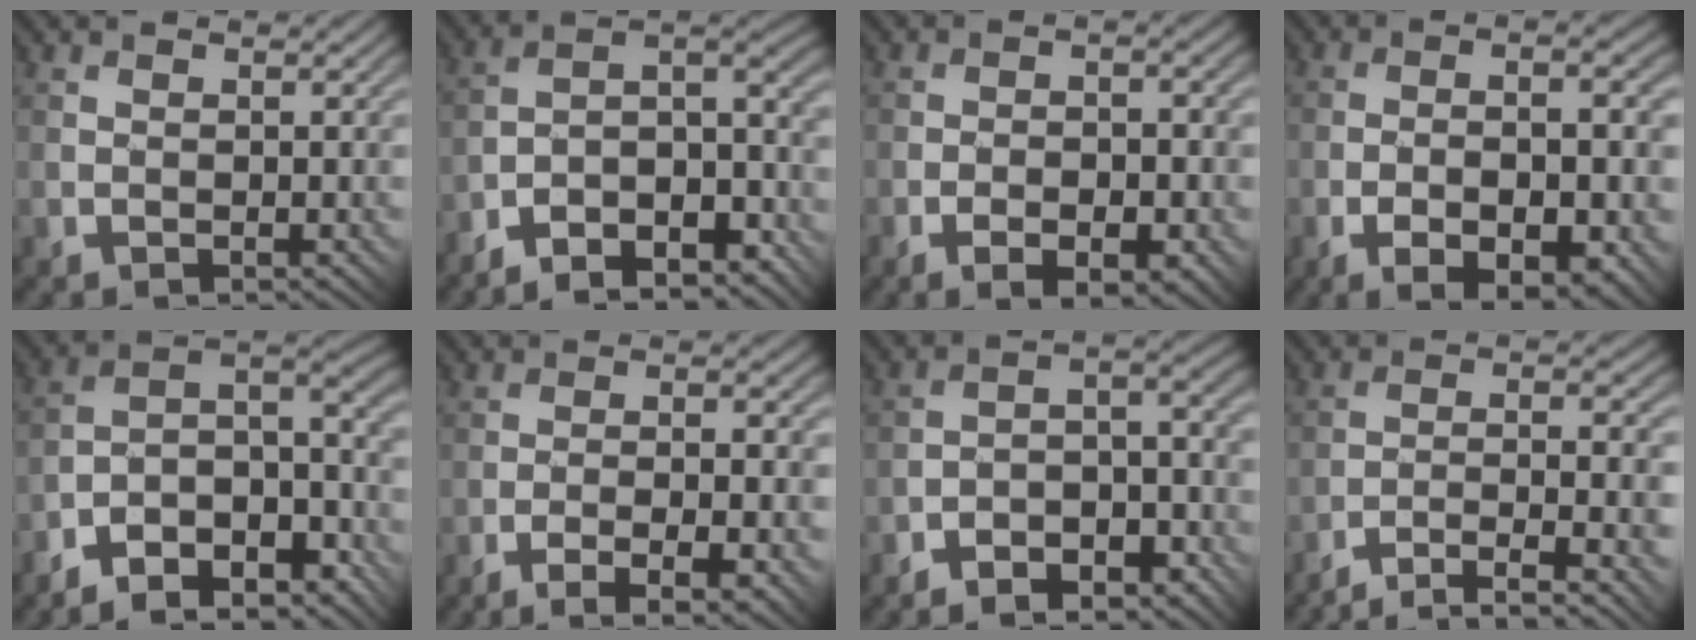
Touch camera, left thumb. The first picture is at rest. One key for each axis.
{"total": 11.9, "fx": -8.6, "fy": 3.6, "fz": 7.3, "tx": -0.112, "ty": -0.003, "tz": -0.136}
{"total": 6.1, "fx": -2.8, "fy": 2.7, "fz": 4.7, "tx": -0.059, "ty": 0.000, "tz": -0.032}
{"total": 11.7, "fx": -4.4, "fy": 4.2, "fz": 10.0, "tx": -0.145, "ty": -0.004, "tz": -0.039}
{"total": 11.8, "fx": -8.6, "fy": 3.9, "fz": 7.0, "tx": -0.127, "ty": -0.006, "tz": -0.138}
{"total": 7.9, "fx": -4.1, "fy": 1.3, "fz": 6.6, "tx": -0.107, "ty": 0.003, "tz": -0.050}
{"total": 7.2, "fx": -5.0, "fy": 2.9, "fz": 4.4, "tx": -0.059, "ty": 0.000, "tz": -0.095}
{"total": 9.8, "fx": -7.2, "fy": 0.7, "fz": 6.7, "tx": -0.102, "ty": 0.018, "tz": -0.114}